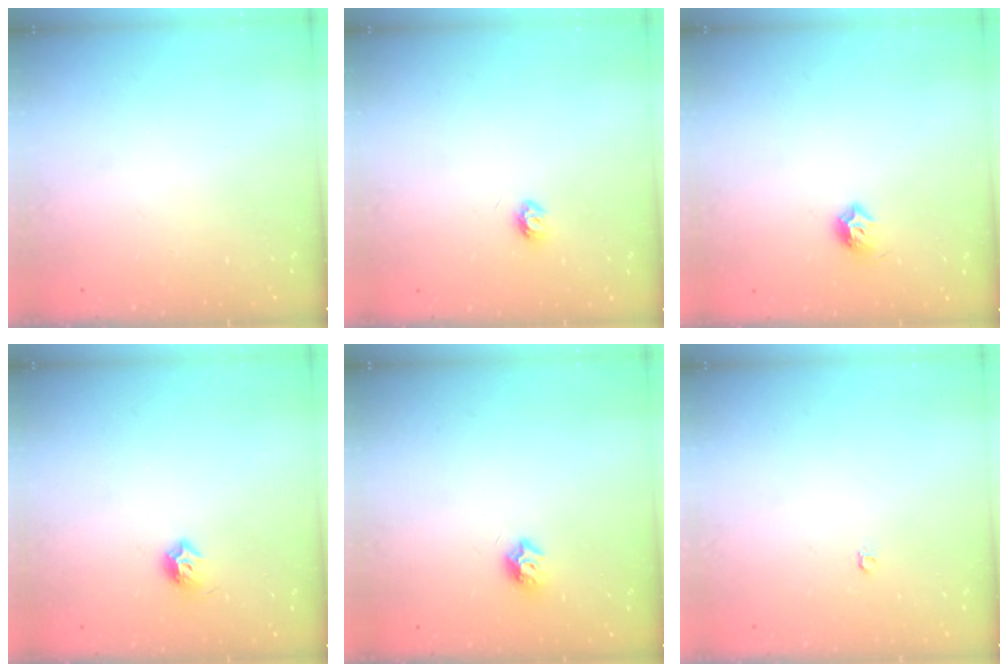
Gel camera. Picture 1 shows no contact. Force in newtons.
{"total": 4.6, "press": 4.6, "slide": 0.5}
{"total": 6.8, "press": 6.7, "slide": 0.8}
{"total": 6.8, "press": 6.7, "slide": 0.8}
{"total": 7.4, "press": 7.4, "slide": 0.9}
{"total": 3.2, "press": 3.2, "slide": 0.2}